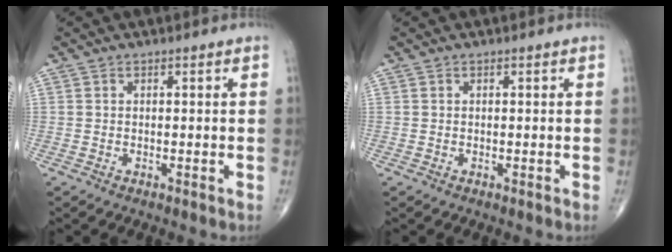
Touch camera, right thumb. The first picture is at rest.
{"total": 0.0}